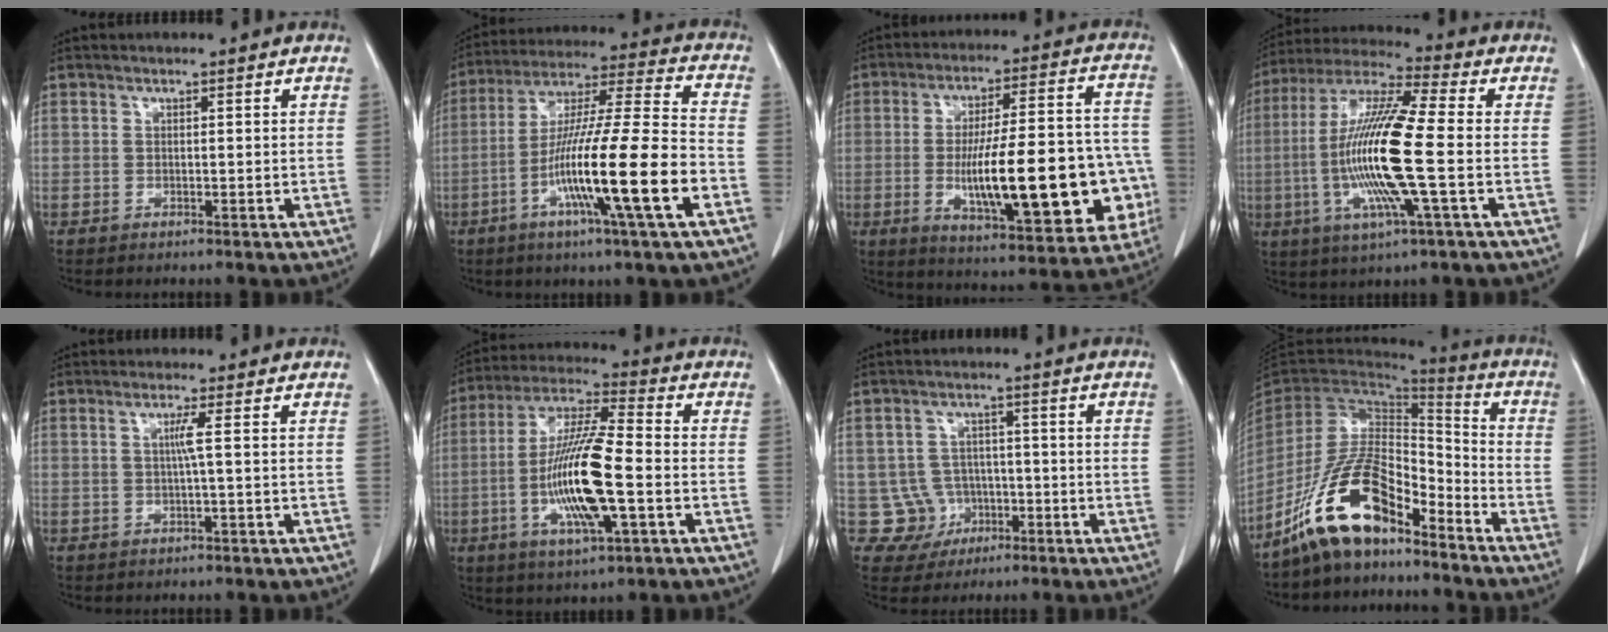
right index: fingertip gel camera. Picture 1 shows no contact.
{"total": 19.3, "force": [-6.8, -0.3, 18.1], "torque": [-0.334, -0.018, -0.124]}
{"total": 24.5, "force": [-4.9, 5.8, 23.2], "torque": [-0.305, 0.020, -0.052]}
{"total": 17.1, "force": [-2.6, 0.7, 16.9], "torque": [-0.350, -0.007, -0.056]}
{"total": 2.0, "force": [0.2, -1.0, 1.8], "torque": [-0.038, -0.002, 0.004]}
{"total": 15.5, "force": [-3.3, 2.0, 15.0], "torque": [-0.302, -0.006, -0.059]}
{"total": 5.8, "force": [-1.2, 5.7, 0.0], "torque": [0.008, 0.012, -0.012]}
{"total": 13.4, "force": [-9.6, 4.9, 7.9], "torque": [-0.155, 0.024, -0.180]}